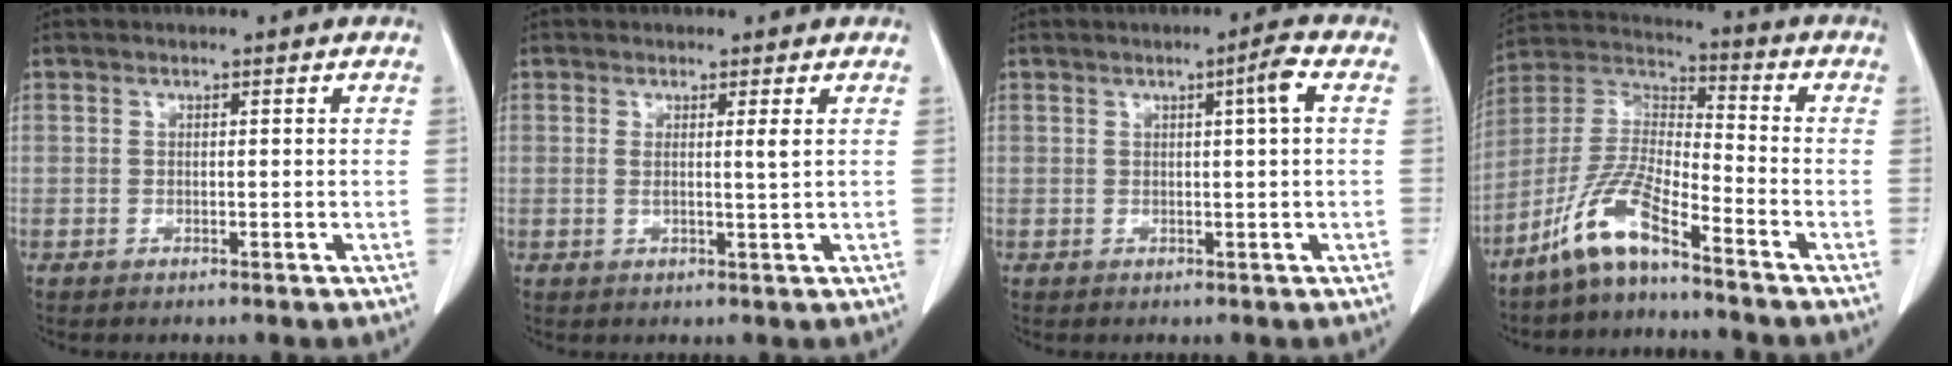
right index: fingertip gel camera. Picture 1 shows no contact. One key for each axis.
{"total": 1.6, "fx": 0.5, "fy": -0.4, "fz": 1.5, "tx": -0.029, "ty": -0.005, "tz": 0.009}
{"total": 2.9, "fx": 0.7, "fy": -0.4, "fz": 2.8, "tx": -0.044, "ty": 0.002, "tz": 0.011}
{"total": 10.2, "fx": -7.3, "fy": 1.3, "fz": 7.0, "tx": -0.159, "ty": 0.000, "tz": -0.151}